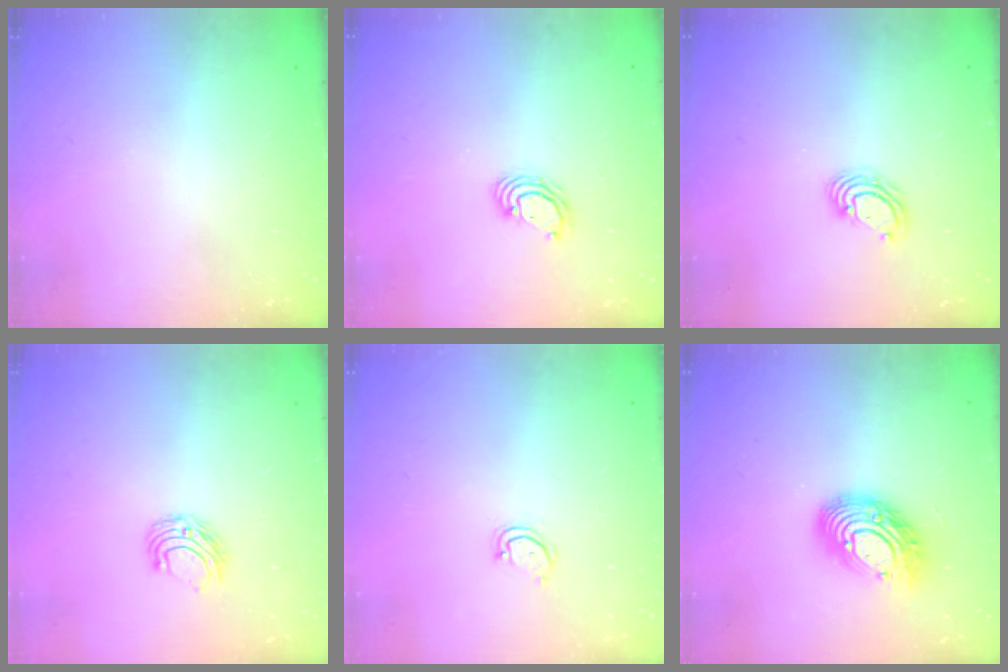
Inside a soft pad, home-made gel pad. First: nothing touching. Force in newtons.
{"total": 3.9, "press": 3.8, "slide": 0.2}
{"total": 4.0, "press": 3.9, "slide": 0.3}
{"total": 6.2, "press": 6.2, "slide": 0.5}
{"total": 2.9, "press": 2.9, "slide": 0.3}
{"total": 14.3, "press": 14.2, "slide": 1.3}